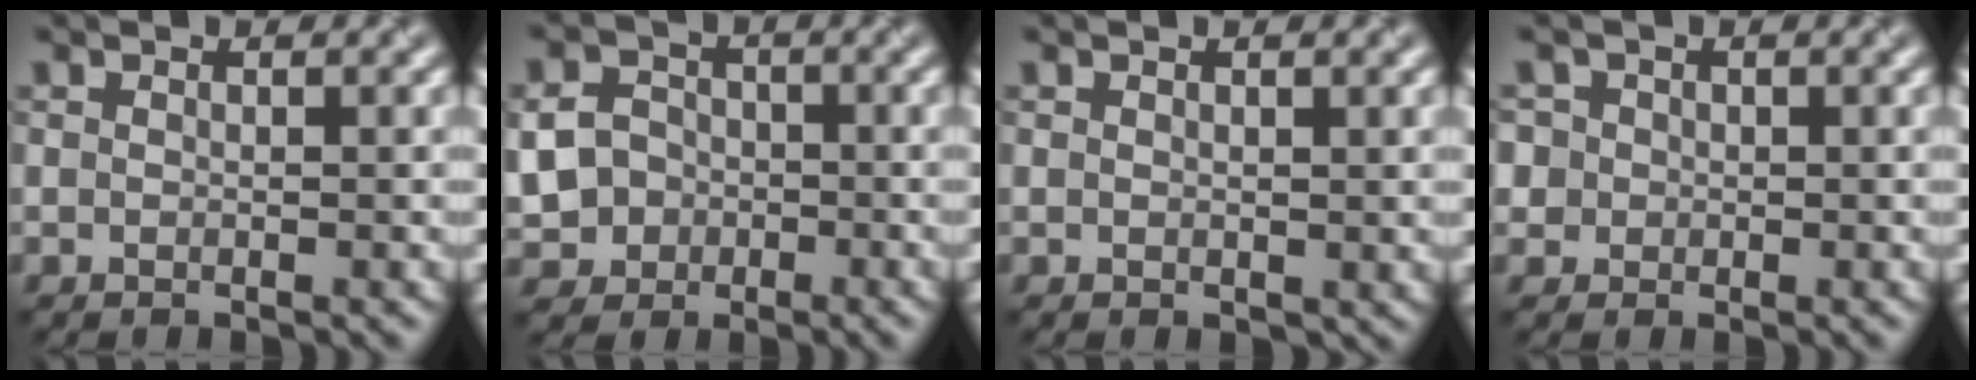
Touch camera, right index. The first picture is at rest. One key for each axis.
{"total": 6.5, "fx": -1.8, "fy": 5.9, "fz": 2.1, "tx": -0.039, "ty": -0.013, "tz": -0.051}
{"total": 0.5, "fx": 0.3, "fy": 0.4, "fz": 0.2, "tx": 0.000, "ty": -0.002, "tz": 0.005}
{"total": 3.8, "fx": 1.0, "fy": 3.4, "fz": 1.3, "tx": -0.018, "ty": 0.022, "tz": 0.004}